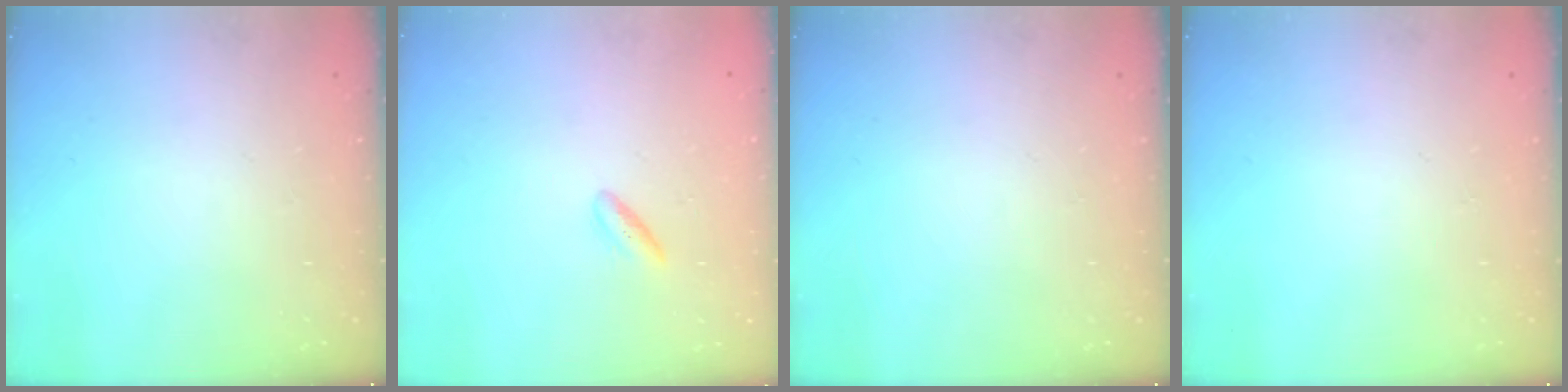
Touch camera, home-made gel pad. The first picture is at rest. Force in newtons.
{"total": 2.5, "press": 2.2, "slide": 1.1}
{"total": 0.0}
{"total": 0.0}